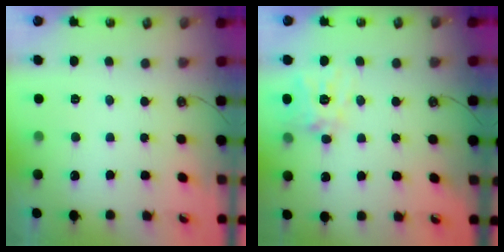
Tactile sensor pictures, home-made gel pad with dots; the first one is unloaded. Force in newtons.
{"total": 12.4, "press": 12.3, "slide": 1.6}